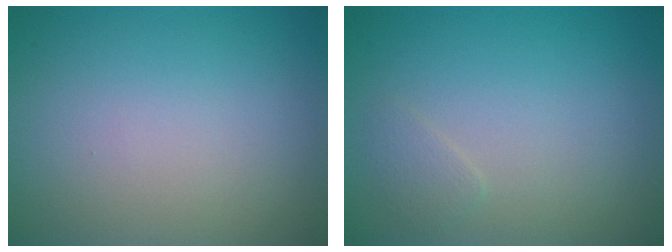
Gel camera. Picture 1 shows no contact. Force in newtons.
{"total": 0.9, "press": 0.9, "slide": 0.0}